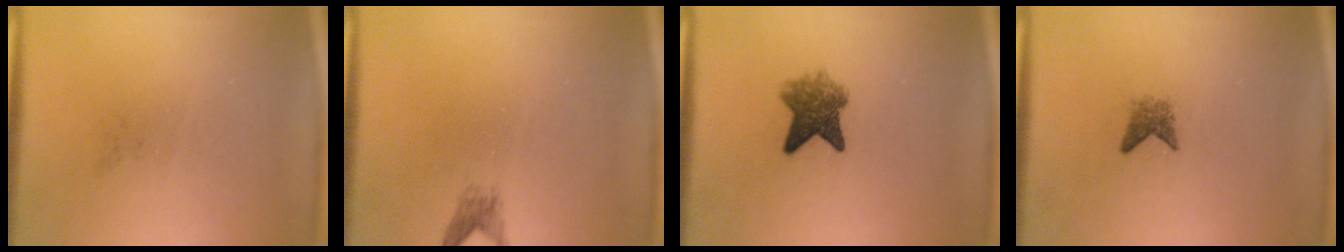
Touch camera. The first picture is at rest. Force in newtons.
{"total": 1.5}
{"total": 5.5}
{"total": 1.6}